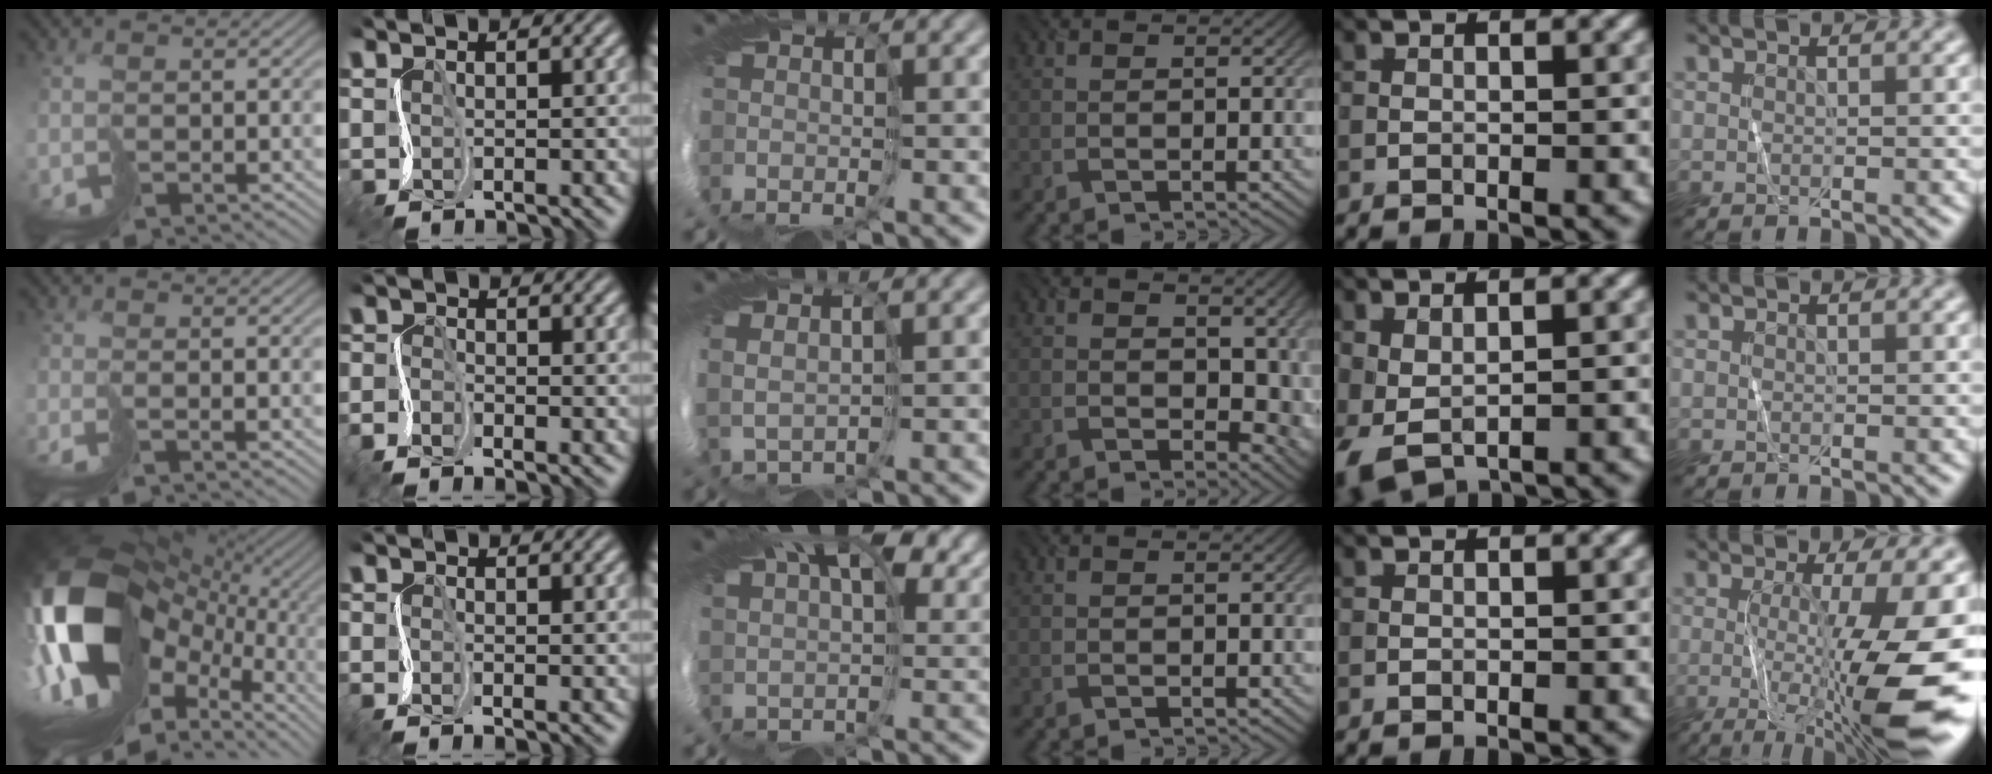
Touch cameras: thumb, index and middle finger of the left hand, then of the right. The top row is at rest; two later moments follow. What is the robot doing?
{"motion": "cut", "object": "tape"}